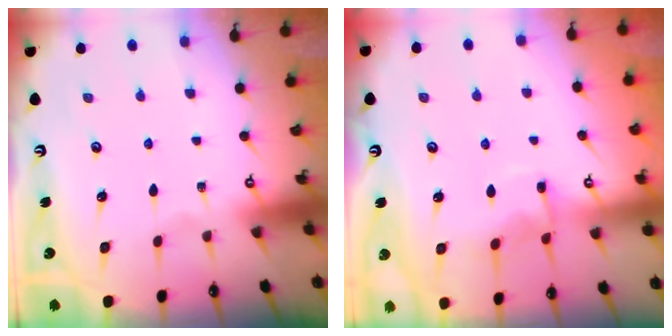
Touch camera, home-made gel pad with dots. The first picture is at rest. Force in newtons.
{"total": 7.3, "press": 7.2, "slide": 0.6}